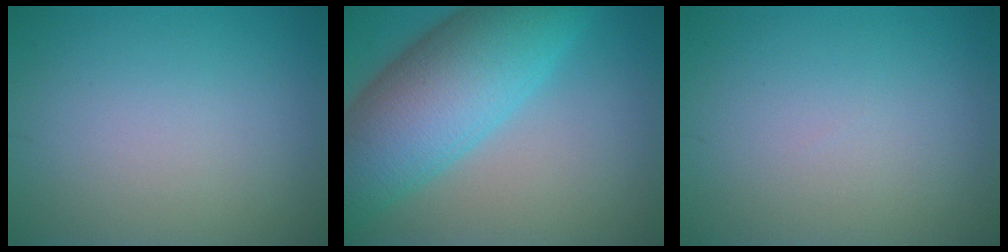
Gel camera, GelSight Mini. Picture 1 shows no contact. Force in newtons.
{"total": 11.5, "press": 11.5, "slide": 0.3}
{"total": 0.0}